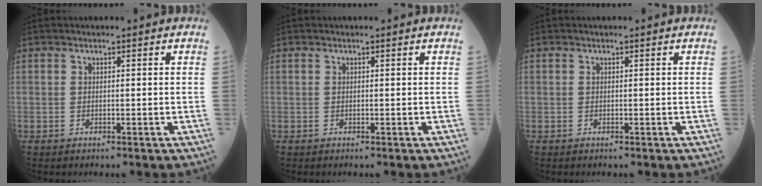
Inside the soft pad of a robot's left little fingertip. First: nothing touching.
{"total": 0.0}
{"total": 0.0}